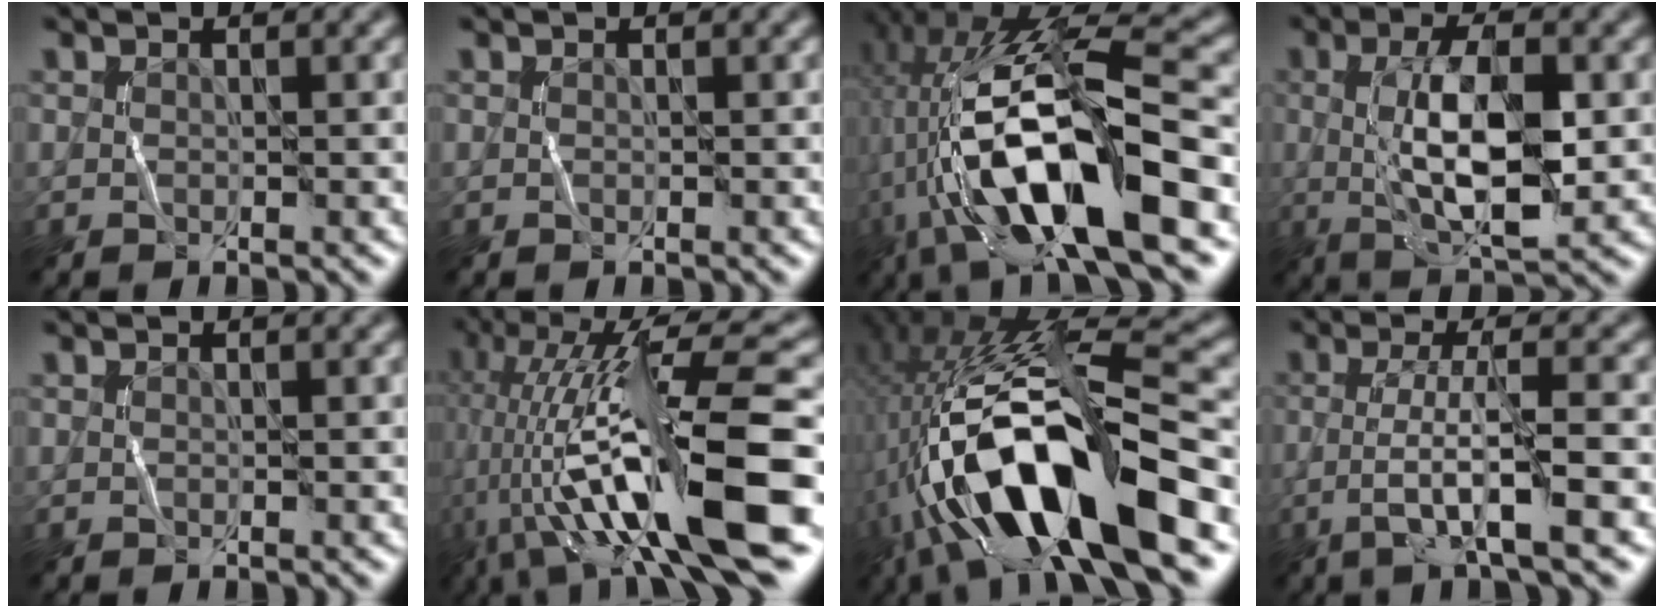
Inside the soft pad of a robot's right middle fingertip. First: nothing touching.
{"total": 0.0}
{"total": 13.7, "force": [-2.9, 4.3, 12.7], "torque": [-0.226, 0.020, -0.052]}
{"total": 7.8, "force": [0.3, 2.7, 7.3], "torque": [-0.138, 0.002, 0.008]}
{"total": 0.0}
{"total": 14.8, "force": [-2.4, 4.1, 14.0], "torque": [-0.240, 0.035, -0.037]}
{"total": 14.8, "force": [-5.7, 4.6, 12.8], "torque": [-0.240, 0.021, -0.091]}
{"total": 5.3, "force": [-2.1, 0.4, 4.8], "torque": [-0.087, 0.009, -0.042]}